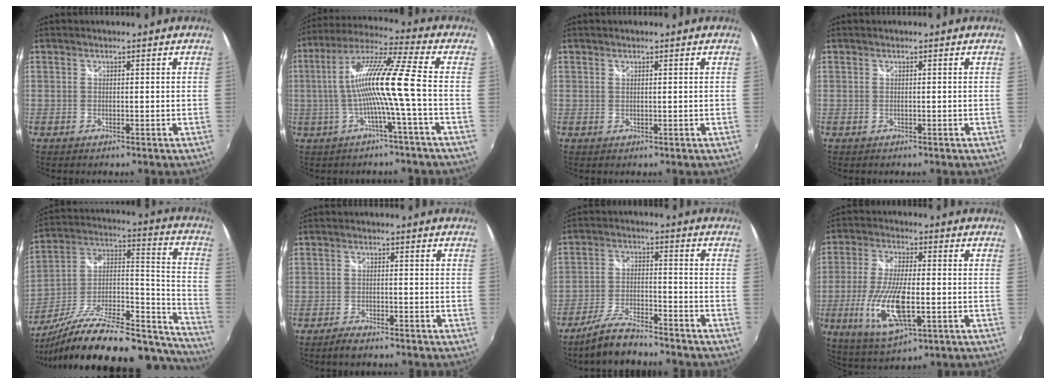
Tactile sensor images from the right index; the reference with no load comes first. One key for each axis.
{"total": 12.8, "fx": -2.0, "fy": -1.5, "fz": 12.5, "tx": -0.233, "ty": 0.008, "tz": -0.034}
{"total": 0.5, "fx": 0.4, "fy": 0.1, "fz": 0.3, "tx": -0.005, "ty": 0.001, "tz": 0.006}
{"total": 0.0}
{"total": 32.7, "fx": -24.5, "fy": 10.9, "fz": 18.7, "tx": -0.269, "ty": 0.009, "tz": -0.364}
{"total": 3.2, "fx": -2.8, "fy": 0.6, "fz": 1.4, "tx": -0.042, "ty": -0.003, "tz": -0.053}
{"total": 8.8, "fx": -7.7, "fy": 1.6, "fz": 3.9, "tx": -0.091, "ty": -0.002, "tz": -0.140}
{"total": 13.7, "fx": -3.5, "fy": 4.3, "fz": 12.6, "tx": -0.258, "ty": -0.018, "tz": -0.063}